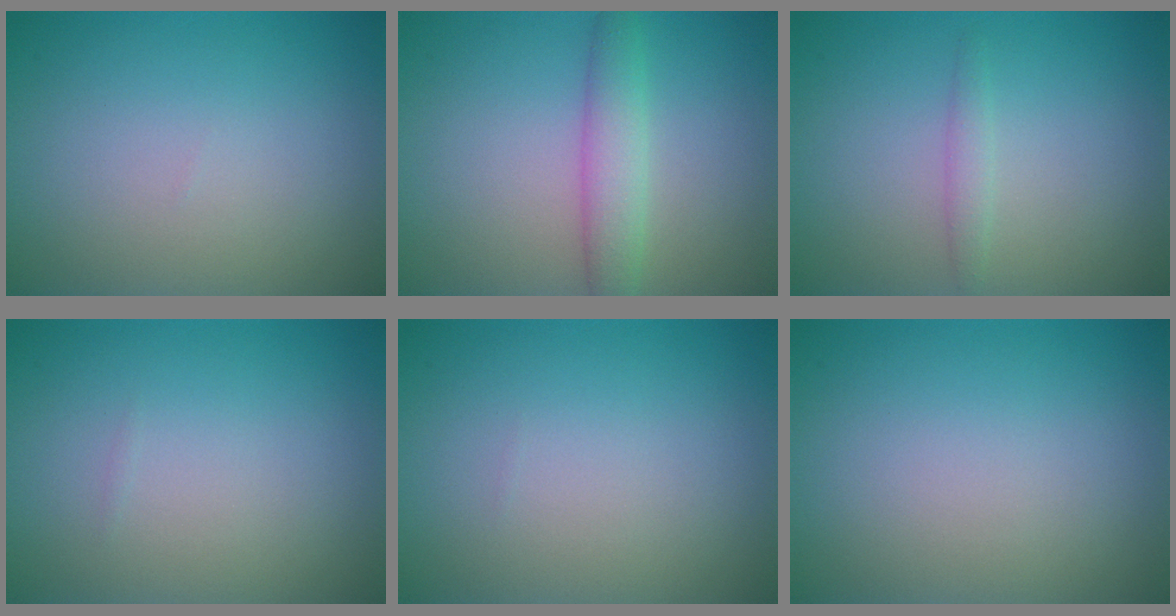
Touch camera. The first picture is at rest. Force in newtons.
{"total": 3.0, "press": 3.0, "slide": 0.1}
{"total": 1.1, "press": 1.1, "slide": 0.0}
{"total": 0.0}
{"total": 0.0}
{"total": 0.0}